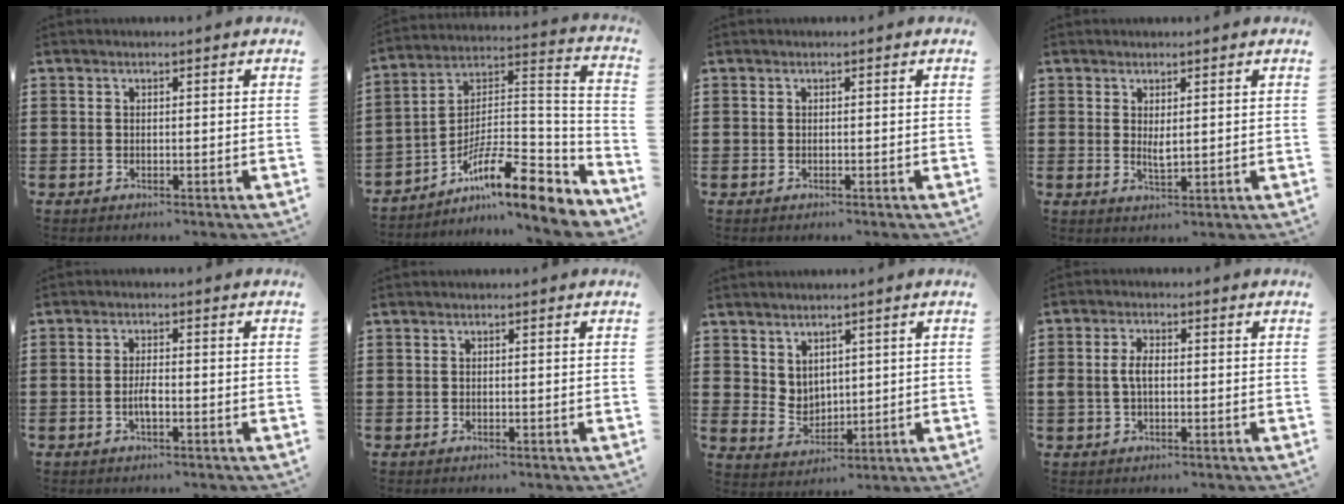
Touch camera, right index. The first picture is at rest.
{"total": 12.7, "force": [-8.6, 2.9, 8.9], "torque": [-0.157, 0.004, -0.163]}
{"total": 0.0}
{"total": 2.1, "force": [0.8, 0.6, 1.8], "torque": [-0.036, -0.001, 0.014]}
{"total": 2.6, "force": [-0.9, 0.8, 2.3], "torque": [-0.051, 0.001, -0.018]}
{"total": 0.0}
{"total": 3.9, "force": [3.0, 2.4, 0.6], "torque": [-0.026, -0.002, 0.057]}
{"total": 3.5, "force": [0.0, 1.9, 2.9], "torque": [-0.072, 0.001, -0.006]}